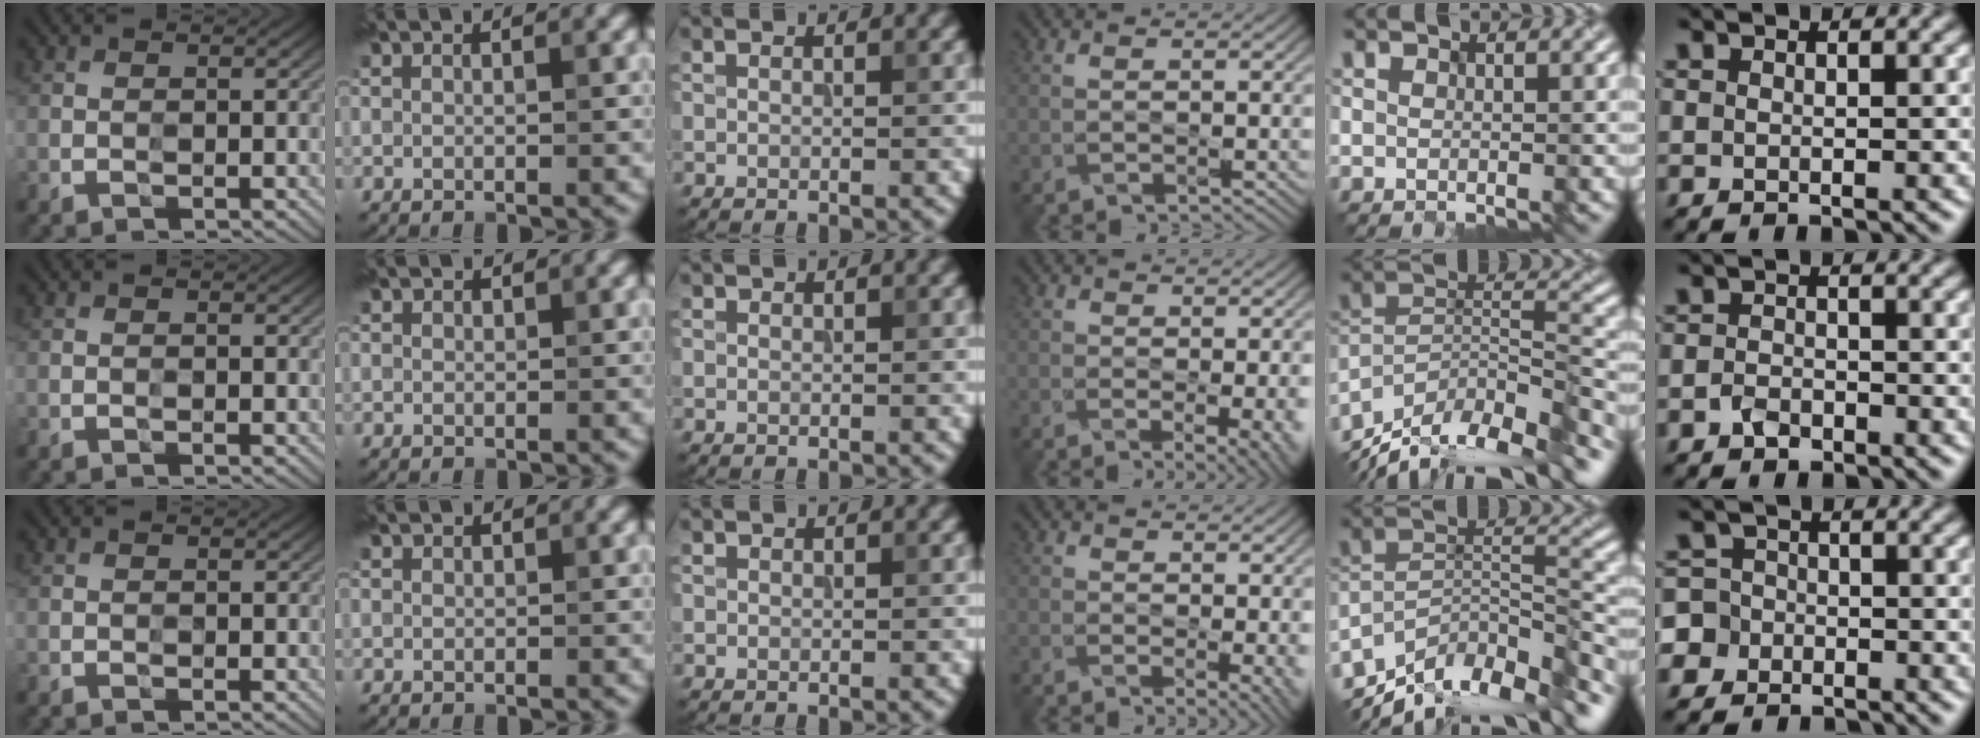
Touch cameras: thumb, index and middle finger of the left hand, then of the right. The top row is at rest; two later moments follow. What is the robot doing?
{"motion": "open", "object": "medicine box"}